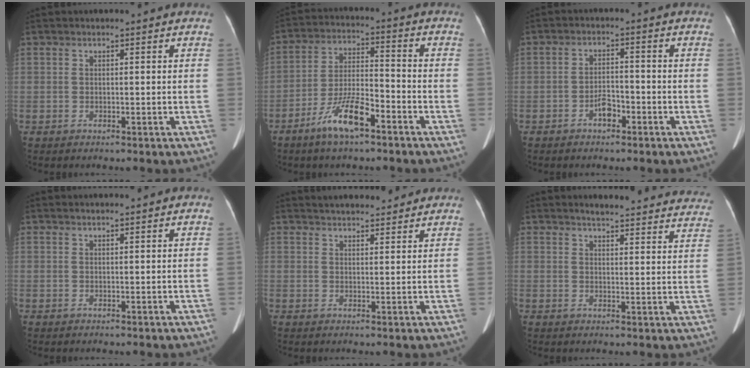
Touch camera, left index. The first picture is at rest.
{"total": 9.1, "force": [-5.7, 1.9, 6.8], "torque": [-0.140, -0.004, -0.107]}
{"total": 3.1, "force": [-1.9, 1.4, 2.0], "torque": [-0.036, 0.007, -0.035]}
{"total": 1.4, "force": [1.3, -0.1, 0.6], "torque": [-0.009, 0.013, 0.025]}
{"total": 7.9, "force": [7.3, 1.9, 2.3], "torque": [-0.029, 0.020, 0.095]}
{"total": 22.3, "force": [21.0, 3.6, 6.5], "torque": [-0.072, -0.050, 0.231]}